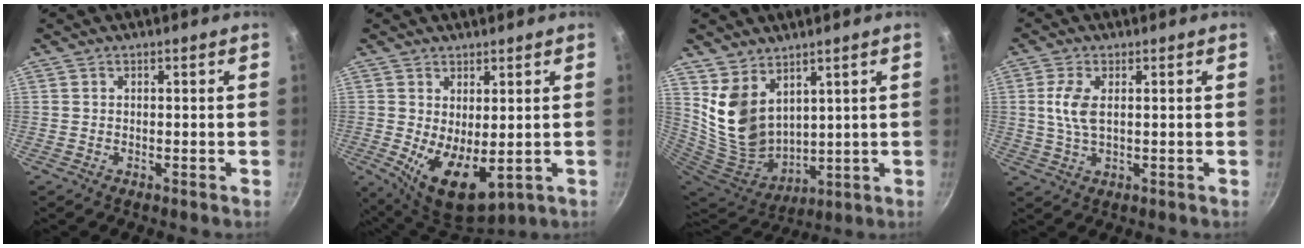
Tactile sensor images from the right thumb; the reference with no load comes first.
{"total": 10.4, "force": [-0.1, 5.2, 9.0], "torque": [-0.129, -0.024, 0.016]}
{"total": 12.8, "force": [6.6, 8.3, 7.2], "torque": [-0.117, -0.064, 0.152]}
{"total": 5.3, "force": [0.9, 2.5, 4.6], "torque": [-0.099, 0.002, 0.017]}